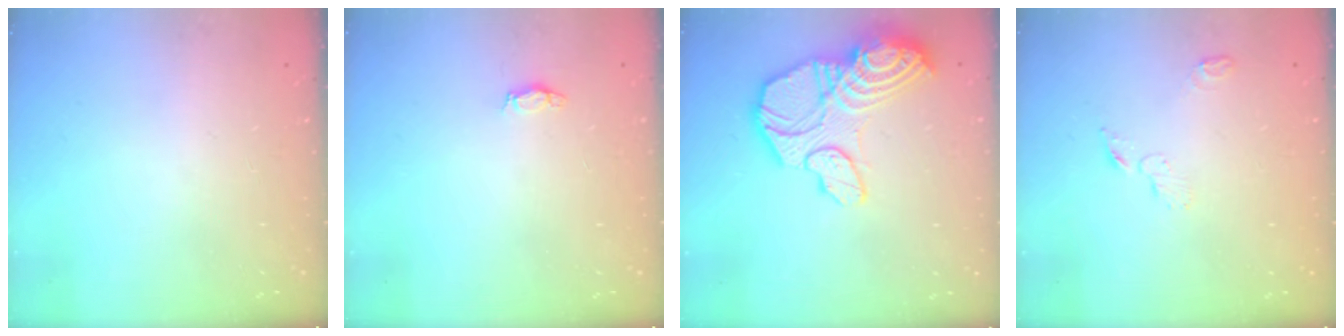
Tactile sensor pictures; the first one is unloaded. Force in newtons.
{"total": 2.8, "press": 2.8, "slide": 0.4}
{"total": 22.7, "press": 22.6, "slide": 2.2}
{"total": 3.2, "press": 3.2, "slide": 0.3}